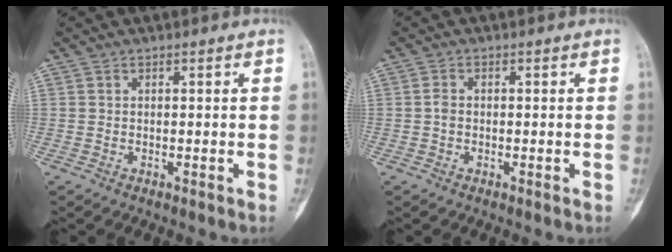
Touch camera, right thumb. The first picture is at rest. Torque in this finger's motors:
{"motor_torque": [-0.05, 1.00, 0.22, -0.38, 0.06]}